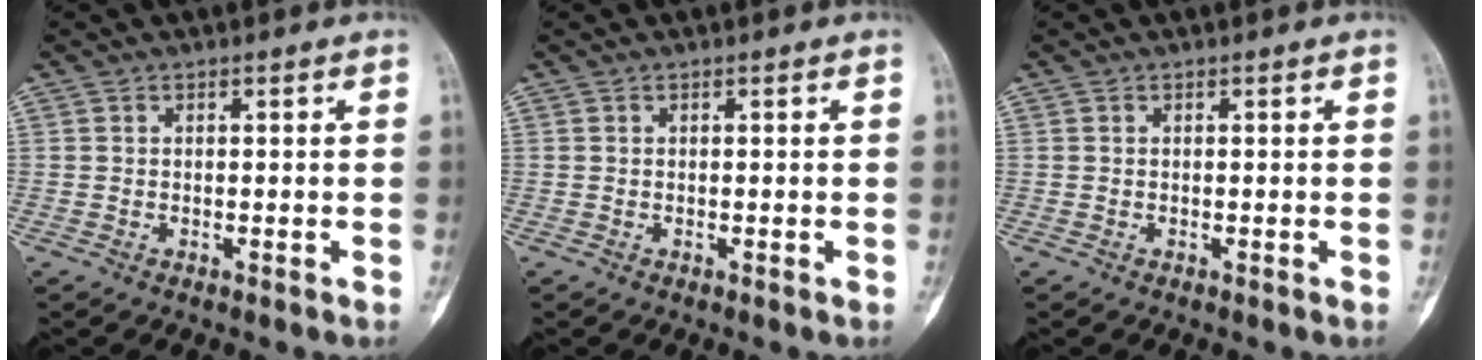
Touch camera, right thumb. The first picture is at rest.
{"total": 0.0}
{"total": 0.0}